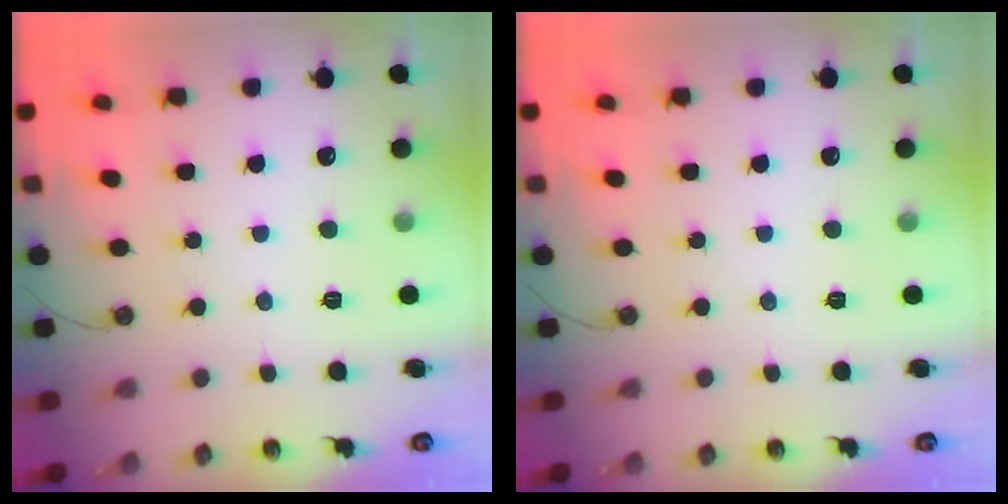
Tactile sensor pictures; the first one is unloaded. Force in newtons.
{"total": 0.0}